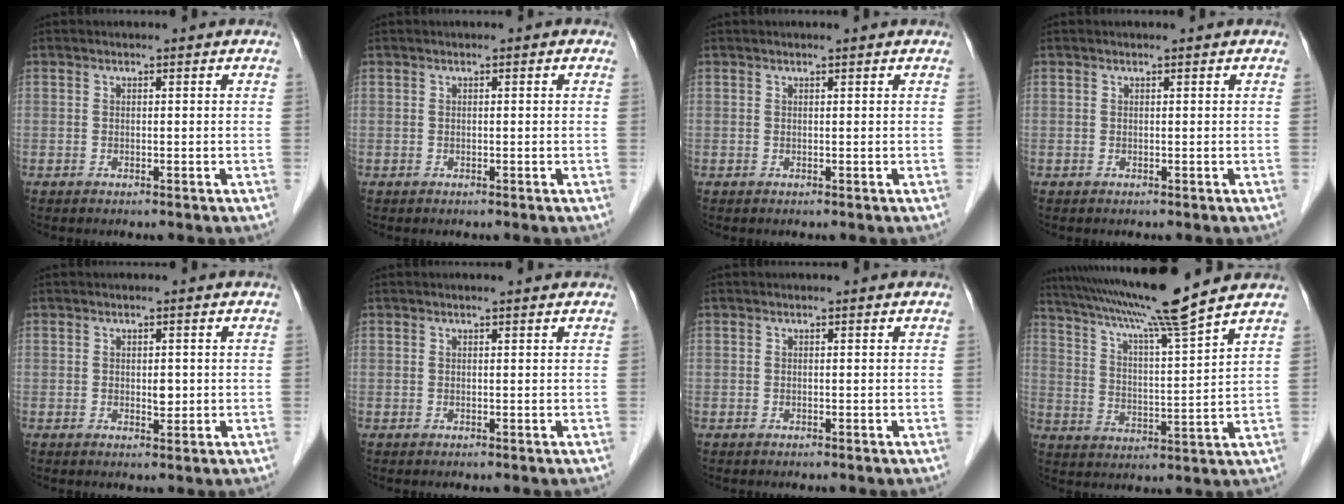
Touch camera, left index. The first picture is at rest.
{"total": 0.5, "force": [0.2, 0.1, 0.5], "torque": [-0.009, 0.006, 0.002]}
{"total": 0.9, "force": [0.8, -0.1, 0.5], "torque": [-0.009, 0.010, 0.015]}
{"total": 0.0}
{"total": 1.6, "force": [0.1, 0.9, 1.3], "torque": [-0.017, -0.001, 0.003]}
{"total": 1.2, "force": [1.0, 0.0, 0.7], "torque": [-0.011, 0.011, 0.016]}
{"total": 0.0}
{"total": 14.2, "force": [11.9, -2.2, 7.5], "torque": [-0.134, -0.004, 0.192]}